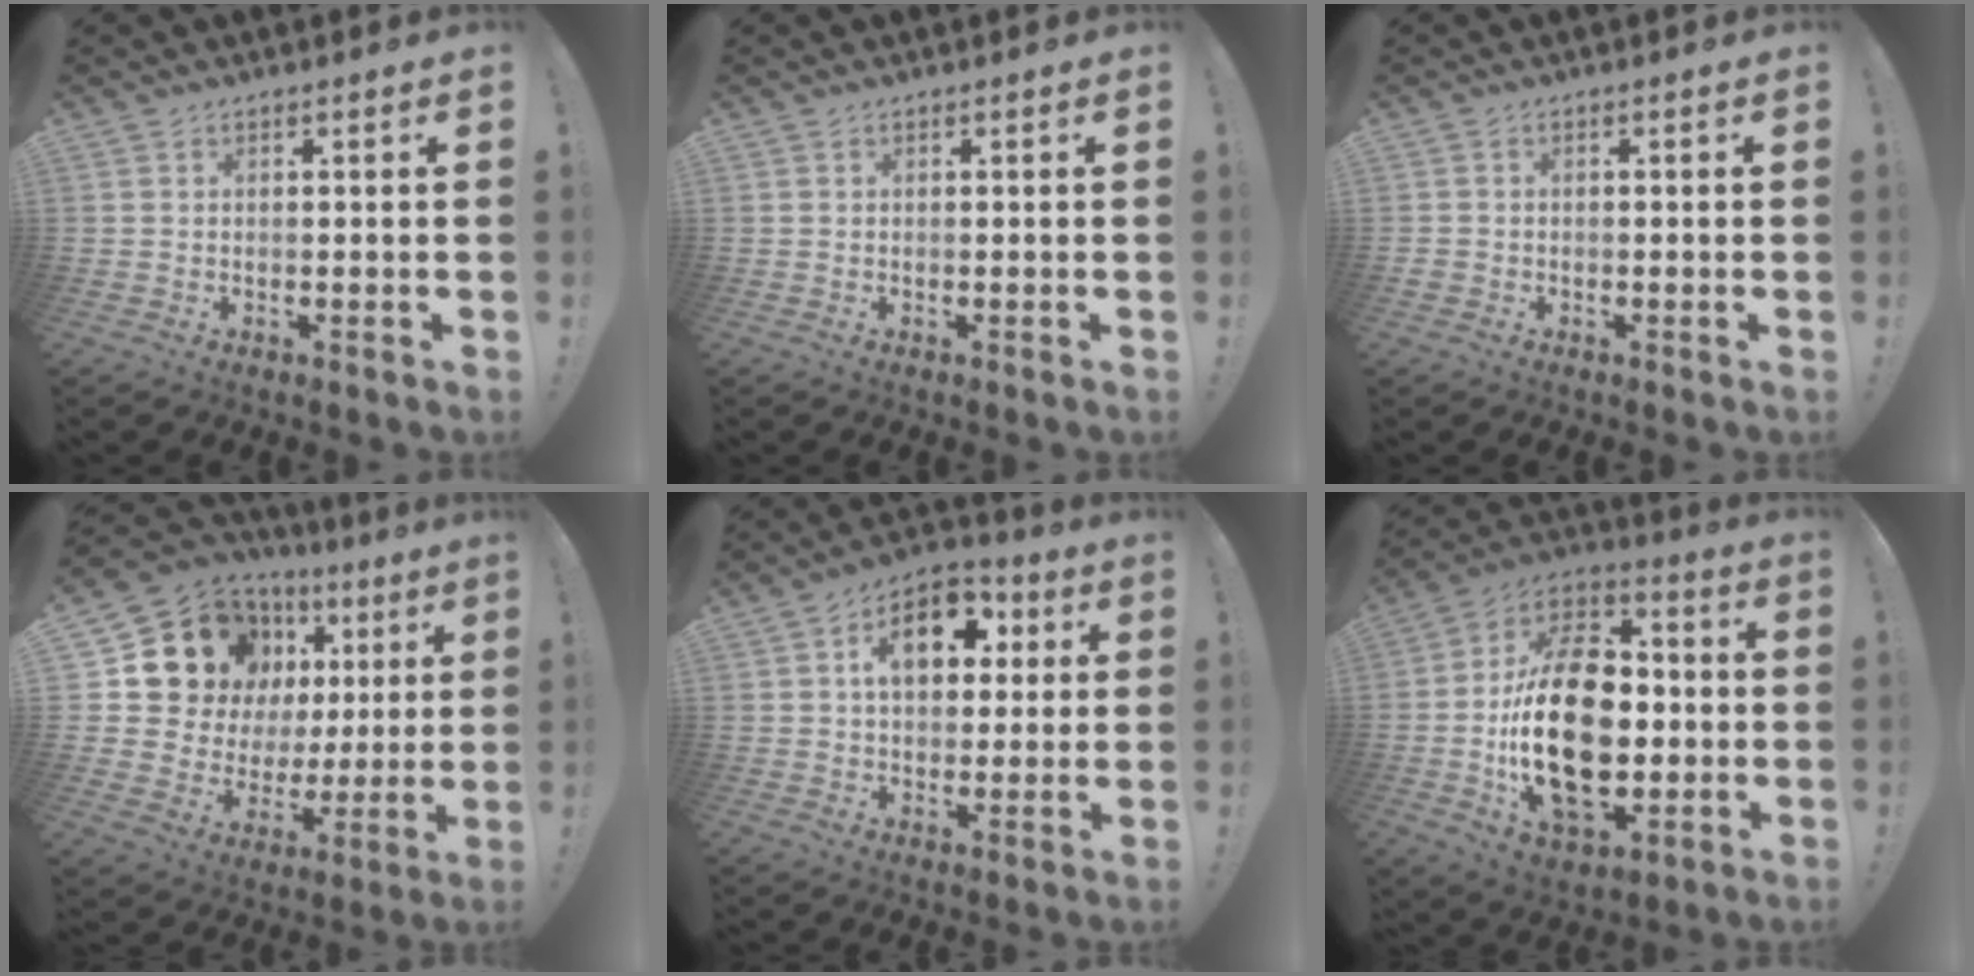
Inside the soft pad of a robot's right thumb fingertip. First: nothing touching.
{"total": 0.0}
{"total": 1.2, "force": [-0.8, 0.8, 0.5], "torque": [-0.015, 0.007, -0.012]}
{"total": 14.5, "force": [8.1, 10.6, 5.7], "torque": [-0.088, -0.060, 0.166]}
{"total": 13.3, "force": [3.5, 9.0, 9.1], "torque": [-0.133, 0.005, 0.064]}
{"total": 27.8, "force": [-3.1, 17.1, 21.7], "torque": [-0.401, 0.022, -0.040]}